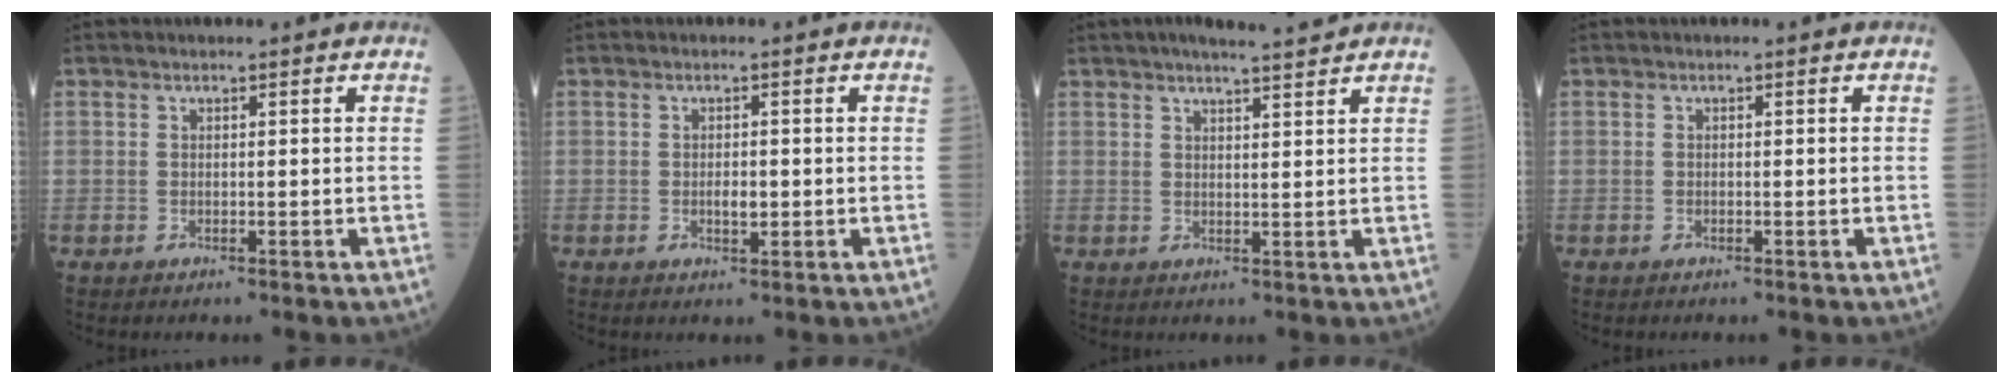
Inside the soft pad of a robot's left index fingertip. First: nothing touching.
{"total": 1.7, "force": [-0.3, 0.7, 1.6], "torque": [-0.029, 0.000, -0.002]}
{"total": 6.0, "force": [5.2, 0.2, 3.0], "torque": [-0.046, 0.014, 0.076]}
{"total": 0.0}